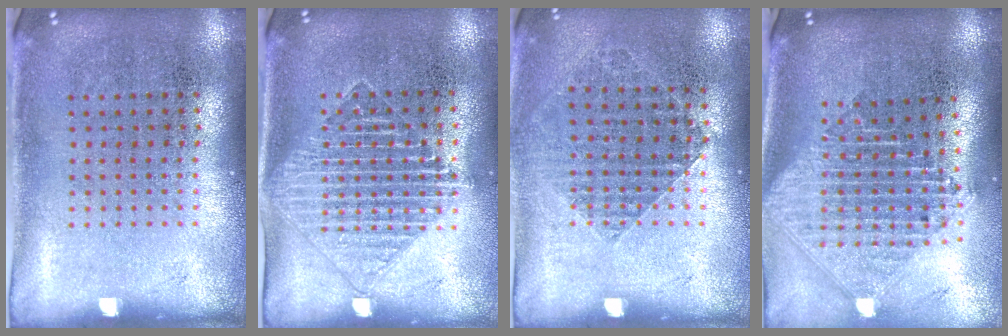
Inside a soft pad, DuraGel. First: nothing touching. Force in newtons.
{"total": 1.6, "press": 1.4, "slide": 0.8}
{"total": 0.9, "press": 0.9, "slide": 0.2}
{"total": 2.5, "press": 1.9, "slide": 1.5}